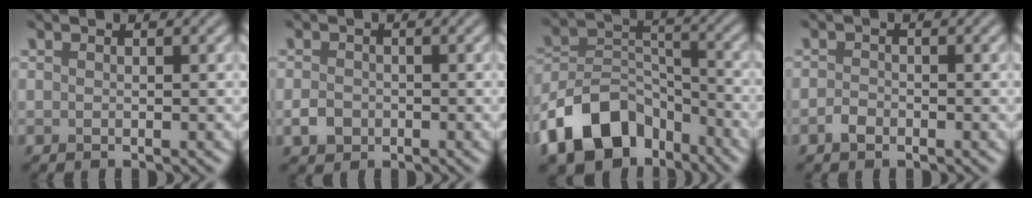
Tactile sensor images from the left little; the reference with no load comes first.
{"total": 1.7, "force": [-0.6, 1.4, 0.7], "torque": [-0.011, 0.000, -0.017]}
{"total": 9.9, "force": [-6.2, 6.0, 4.8], "torque": [-0.083, 0.000, -0.131]}
{"total": 1.2, "force": [-0.7, 0.8, 0.6], "torque": [-0.011, 0.003, -0.016]}